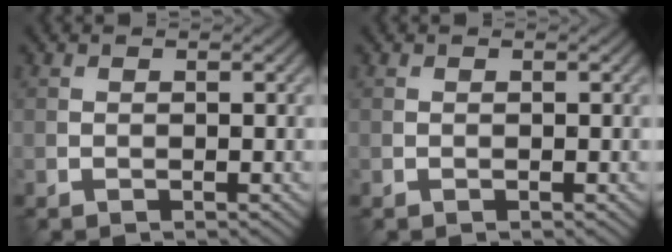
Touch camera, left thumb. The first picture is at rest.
{"total": 0.0}